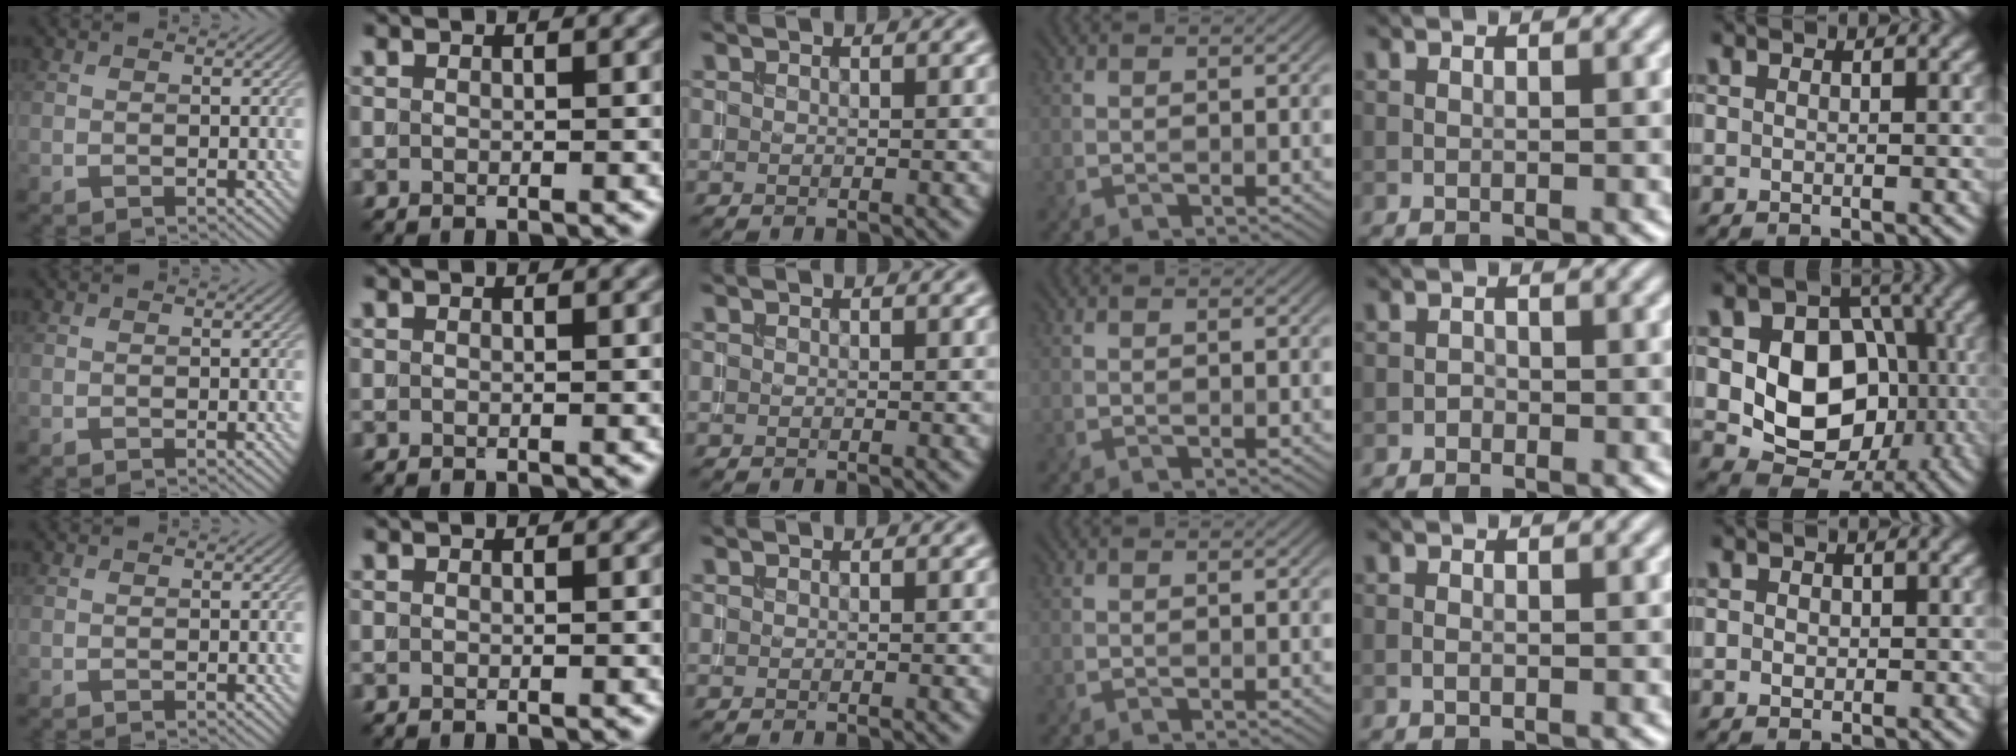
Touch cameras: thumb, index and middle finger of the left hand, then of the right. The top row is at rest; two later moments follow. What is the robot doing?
{"motion": "extract", "object": "drawer"}